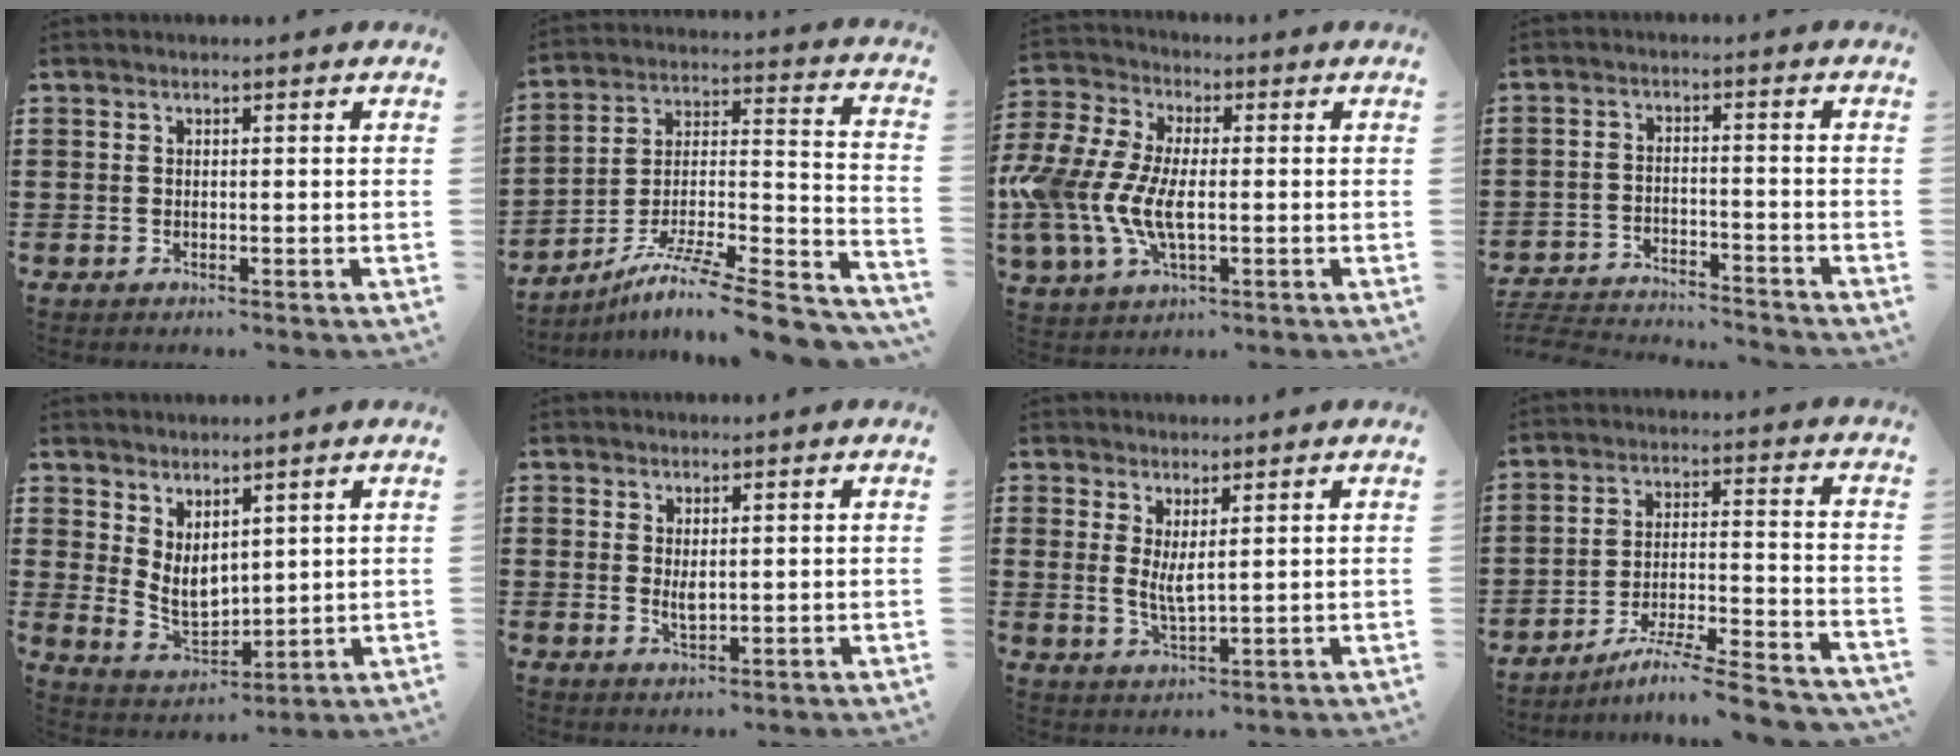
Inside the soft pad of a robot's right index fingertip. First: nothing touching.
{"total": 9.6, "force": [-7.3, 0.8, 6.2], "torque": [-0.102, 0.000, -0.142]}
{"total": 10.0, "force": [-1.6, 5.6, 8.1], "torque": [-0.214, -0.012, -0.038]}
{"total": 4.1, "force": [-4.1, 0.2, 0.5], "torque": [-0.028, -0.005, -0.091]}
{"total": 4.7, "force": [2.3, 3.1, 2.7], "torque": [-0.063, -0.009, 0.041]}
{"total": 2.1, "force": [0.7, 0.9, 1.8], "torque": [-0.036, 0.001, 0.012]}
{"total": 3.3, "force": [1.4, 1.0, 2.8], "torque": [-0.066, -0.003, 0.025]}
{"total": 7.7, "force": [-6.7, -0.1, 3.8], "torque": [-0.070, -0.005, -0.132]}